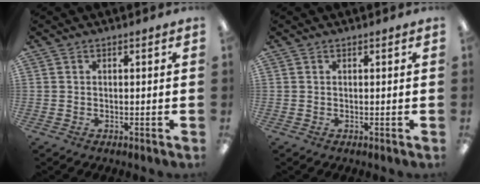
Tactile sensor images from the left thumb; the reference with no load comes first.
{"total": 0.0}